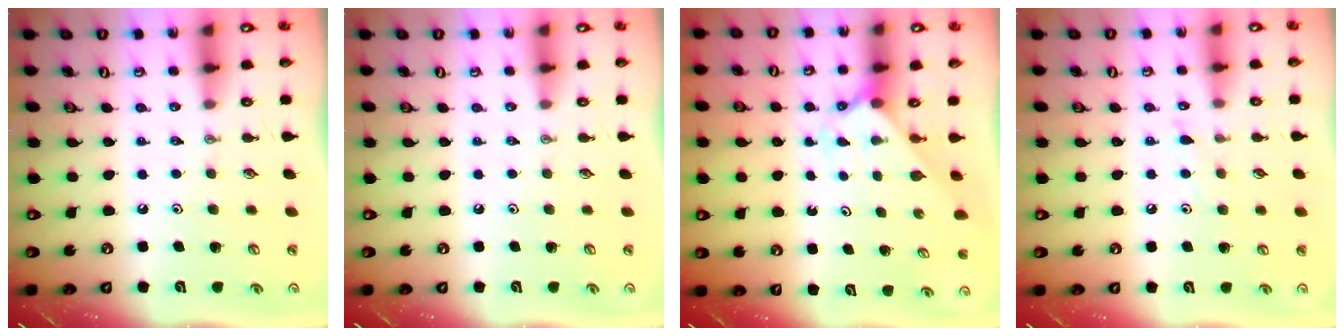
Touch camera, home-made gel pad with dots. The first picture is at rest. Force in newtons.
{"total": 0.0}
{"total": 2.2, "press": 2.2, "slide": 0.2}
{"total": 5.5, "press": 5.4, "slide": 0.6}